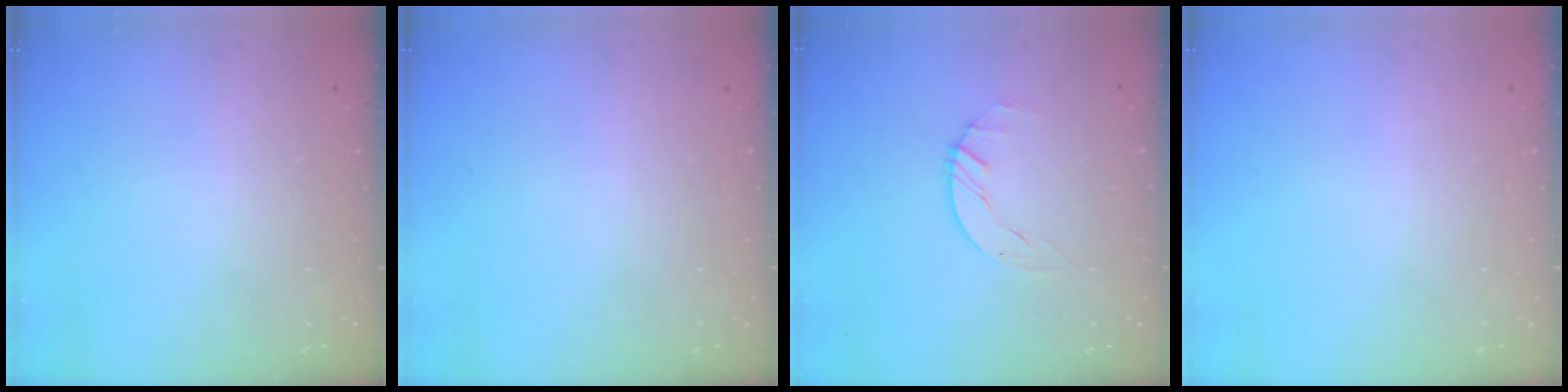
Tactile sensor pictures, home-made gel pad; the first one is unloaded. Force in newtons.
{"total": 0.0}
{"total": 1.5, "press": 1.5, "slide": 0.2}
{"total": 0.0}